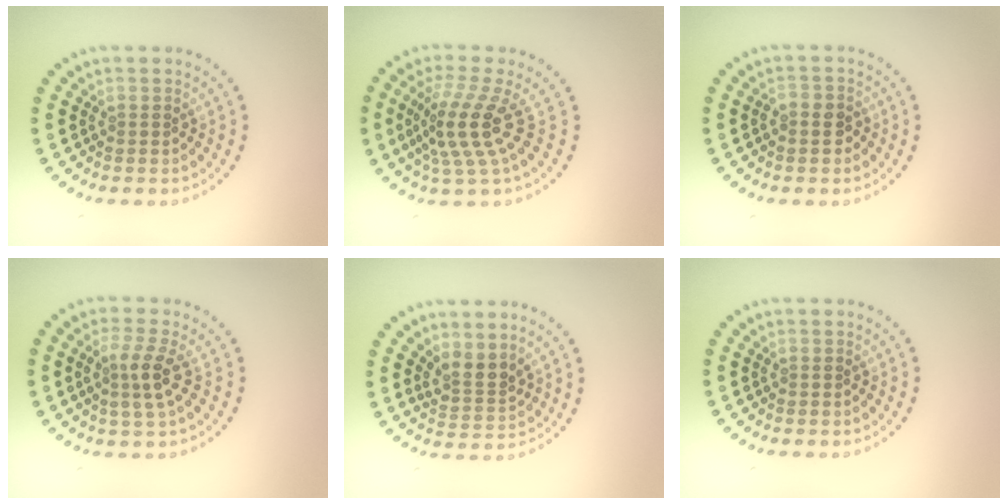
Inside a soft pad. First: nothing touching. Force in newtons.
{"total": 4.4, "press": 3.0, "slide": 3.2}
{"total": 1.3, "press": 1.3, "slide": 0.4}
{"total": 2.7, "press": 2.3, "slide": 1.4}
{"total": 2.5, "press": 1.9, "slide": 1.7}
{"total": 0.0}